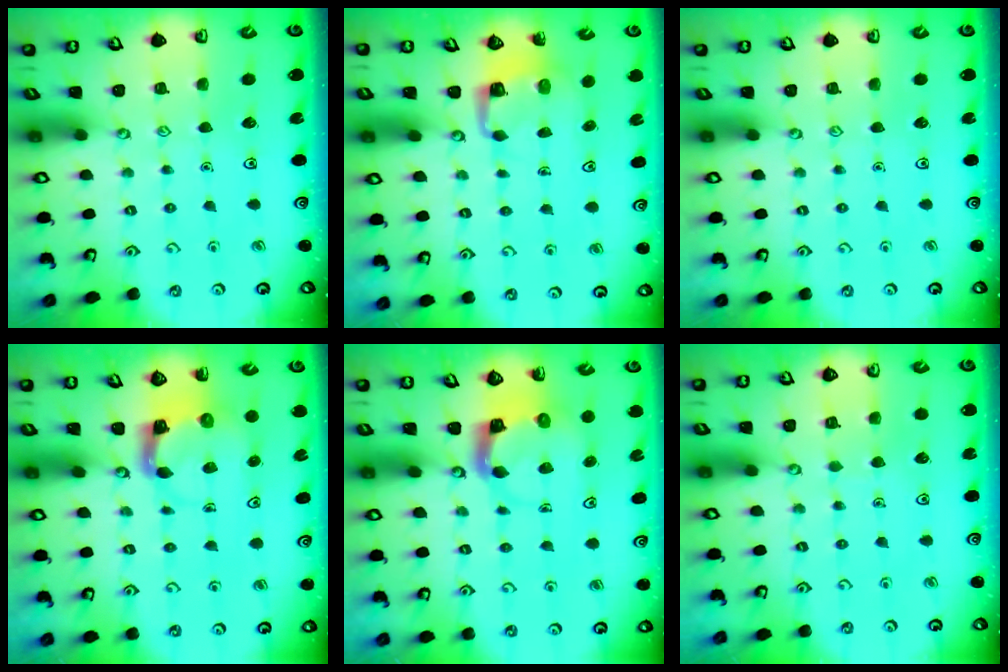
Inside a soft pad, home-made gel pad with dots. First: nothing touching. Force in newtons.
{"total": 3.8, "press": 3.8, "slide": 0.2}
{"total": 0.0}
{"total": 3.9, "press": 3.8, "slide": 0.7}
{"total": 3.8, "press": 3.7, "slide": 0.7}
{"total": 3.4, "press": 3.4, "slide": 0.3}